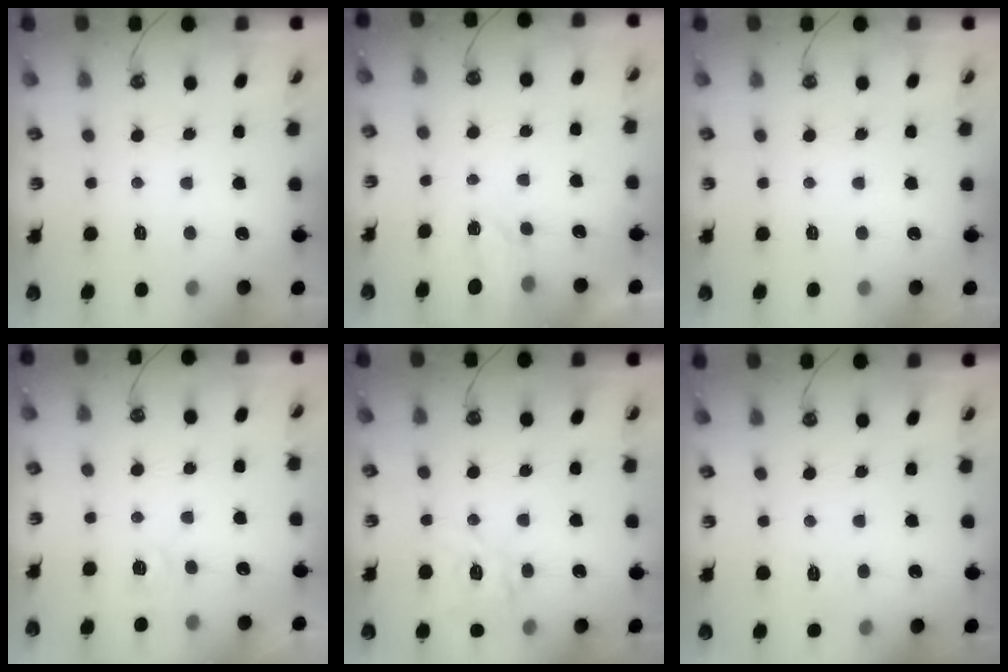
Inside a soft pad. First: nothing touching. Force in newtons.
{"total": 2.2, "press": 2.2, "slide": 0.2}
{"total": 0.0}
{"total": 2.7, "press": 2.6, "slide": 0.3}
{"total": 12.6, "press": 12.5, "slide": 1.6}
{"total": 2.7, "press": 2.7, "slide": 0.5}